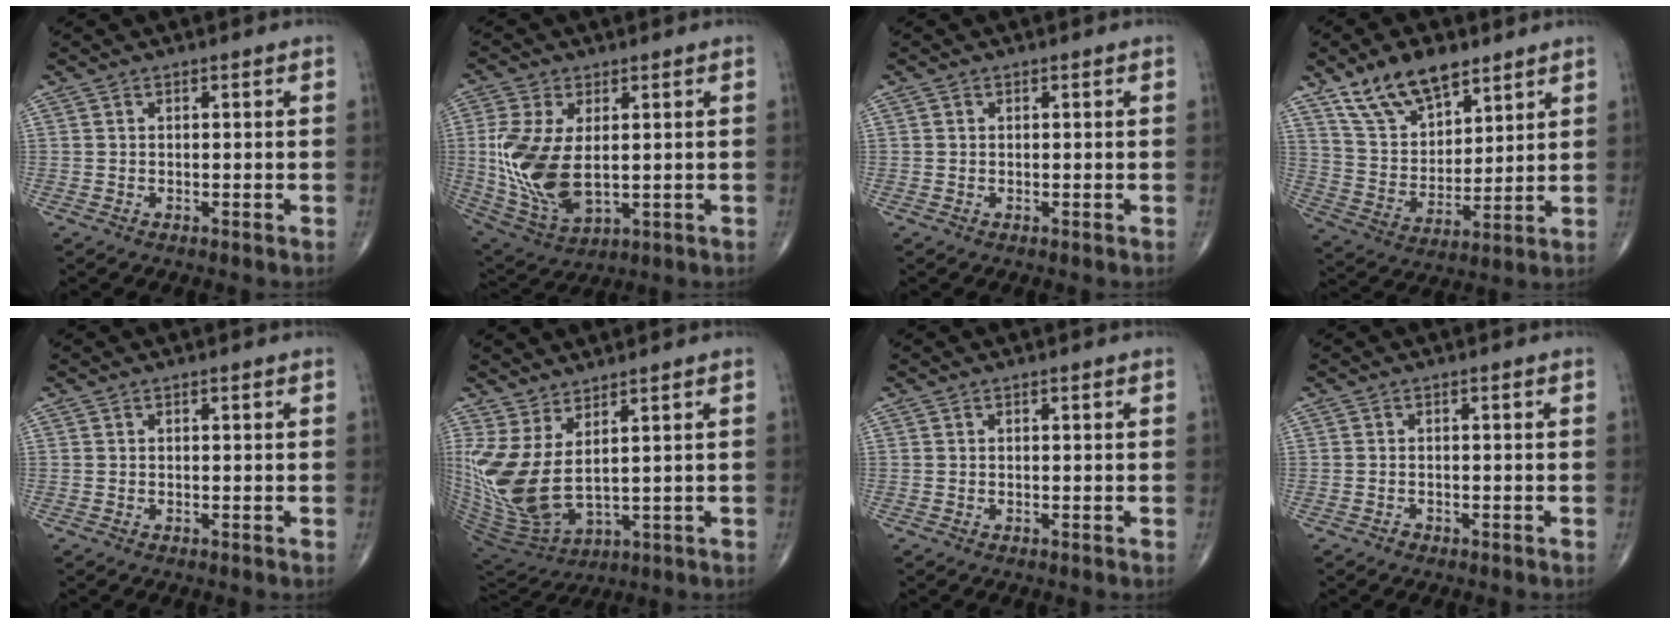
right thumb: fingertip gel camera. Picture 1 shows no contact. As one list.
[{"total": 16.3, "force": [0.5, 9.3, 13.4], "torque": [-0.283, -0.014, 0.027]}, {"total": 0.0}, {"total": 14.3, "force": [9.7, 7.2, 7.7], "torque": [-0.108, -0.045, 0.186]}, {"total": 0.0}, {"total": 13.2, "force": [3.4, 5.5, 11.5], "torque": [-0.261, -0.036, 0.090]}, {"total": 0.0}, {"total": 0.7, "force": [-0.5, 0.4, 0.1], "torque": [-0.001, 0.002, -0.011]}]